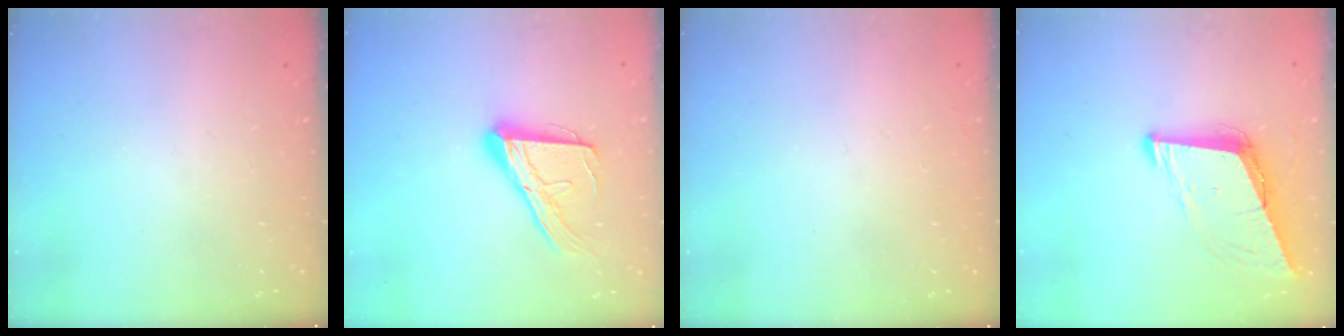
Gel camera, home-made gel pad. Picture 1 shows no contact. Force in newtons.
{"total": 15.3, "press": 15.2, "slide": 1.4}
{"total": 1.6, "press": 1.6, "slide": 0.1}
{"total": 8.7, "press": 7.8, "slide": 3.8}